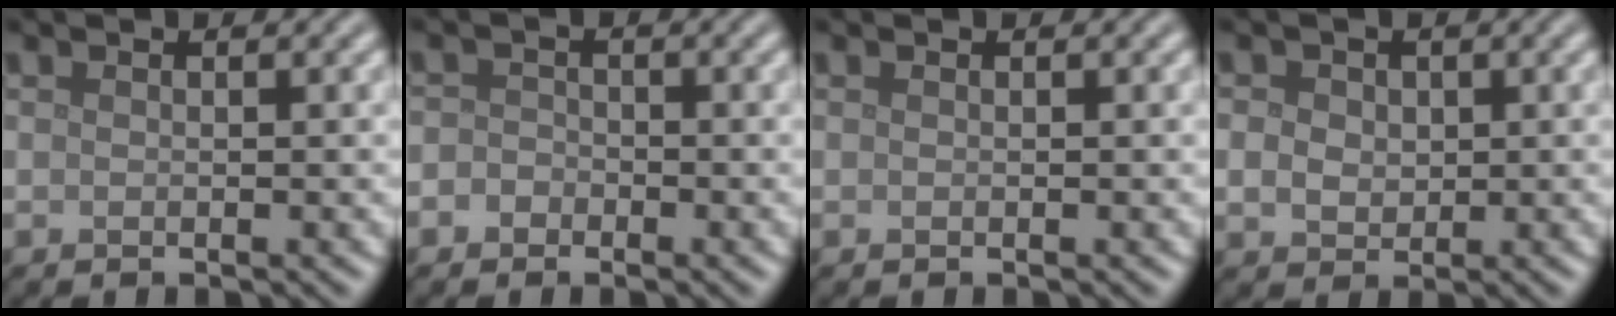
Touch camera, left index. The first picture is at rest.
{"total": 1.6, "force": [-0.7, 1.4, 0.4], "torque": [0.013, 0.004, -0.019]}
{"total": 0.0}
{"total": 2.9, "force": [0.6, 2.4, 1.4], "torque": [-0.026, 0.009, 0.004]}